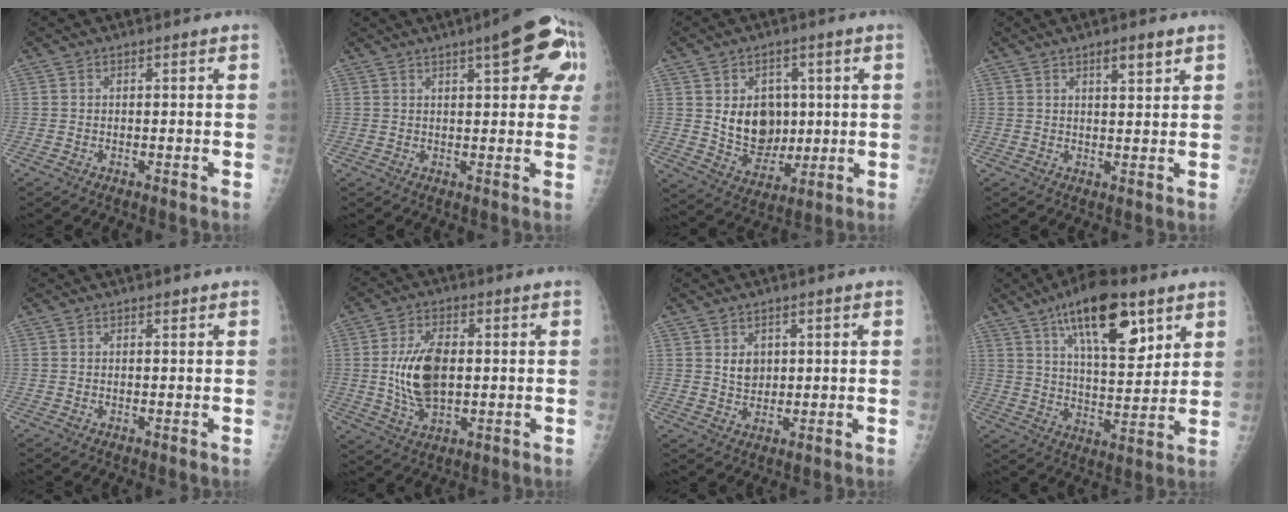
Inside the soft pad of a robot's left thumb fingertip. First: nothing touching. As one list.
[{"total": 13.3, "force": [5.0, 4.2, 11.6], "torque": [-0.111, 0.007, 0.051]}, {"total": 11.1, "force": [1.4, 8.6, 6.7], "torque": [-0.057, -0.013, 0.040]}, {"total": 3.6, "force": [2.2, 1.0, 2.7], "torque": [-0.032, -0.013, 0.034]}, {"total": 0.6, "force": [0.4, 0.3, 0.4], "torque": [-0.004, -0.002, 0.005]}, {"total": 11.0, "force": [0.3, 6.1, 9.2], "torque": [-0.166, -0.002, 0.013]}, {"total": 3.5, "force": [1.0, 2.8, 1.9], "torque": [-0.011, -0.009, 0.023]}, {"total": 17.7, "force": [9.5, 7.1, 13.2], "torque": [-0.170, -0.041, 0.157]}]